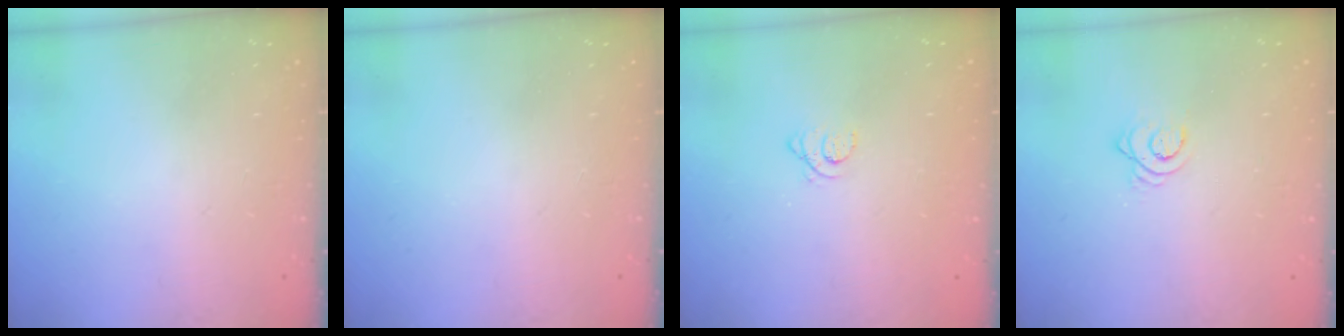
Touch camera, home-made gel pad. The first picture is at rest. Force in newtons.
{"total": 0.0}
{"total": 1.2, "press": 1.2, "slide": 0.1}
{"total": 3.5, "press": 3.5, "slide": 0.5}